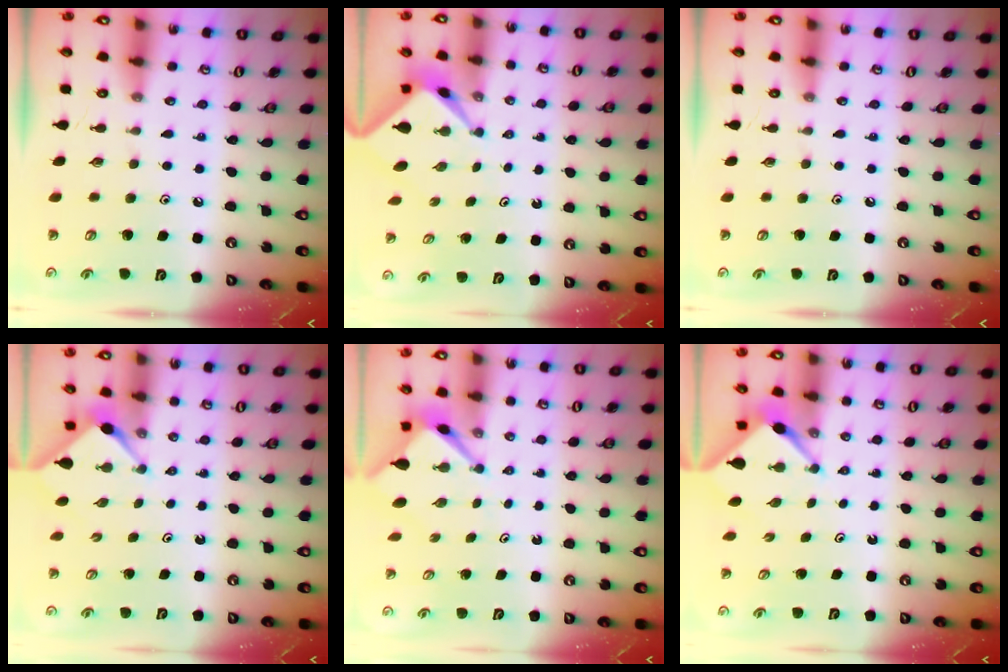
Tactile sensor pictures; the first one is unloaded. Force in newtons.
{"total": 2.3, "press": 2.3, "slide": 0.3}
{"total": 0.0}
{"total": 3.1, "press": 3.1, "slide": 0.3}
{"total": 3.2, "press": 3.2, "slide": 0.2}
{"total": 4.0, "press": 3.9, "slide": 0.4}